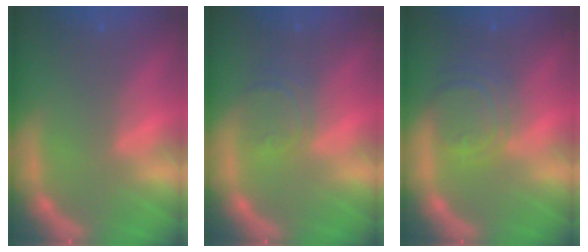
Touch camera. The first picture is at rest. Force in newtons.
{"total": 3.0}
{"total": 5.0}